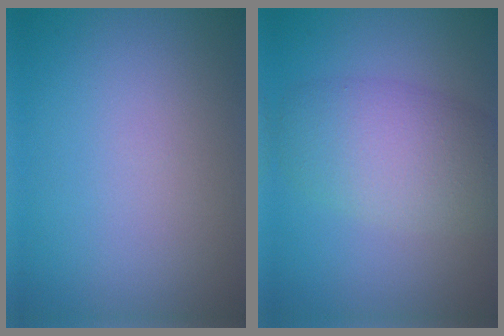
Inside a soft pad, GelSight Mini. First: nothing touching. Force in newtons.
{"total": 5.8, "press": 5.8, "slide": 0.6}